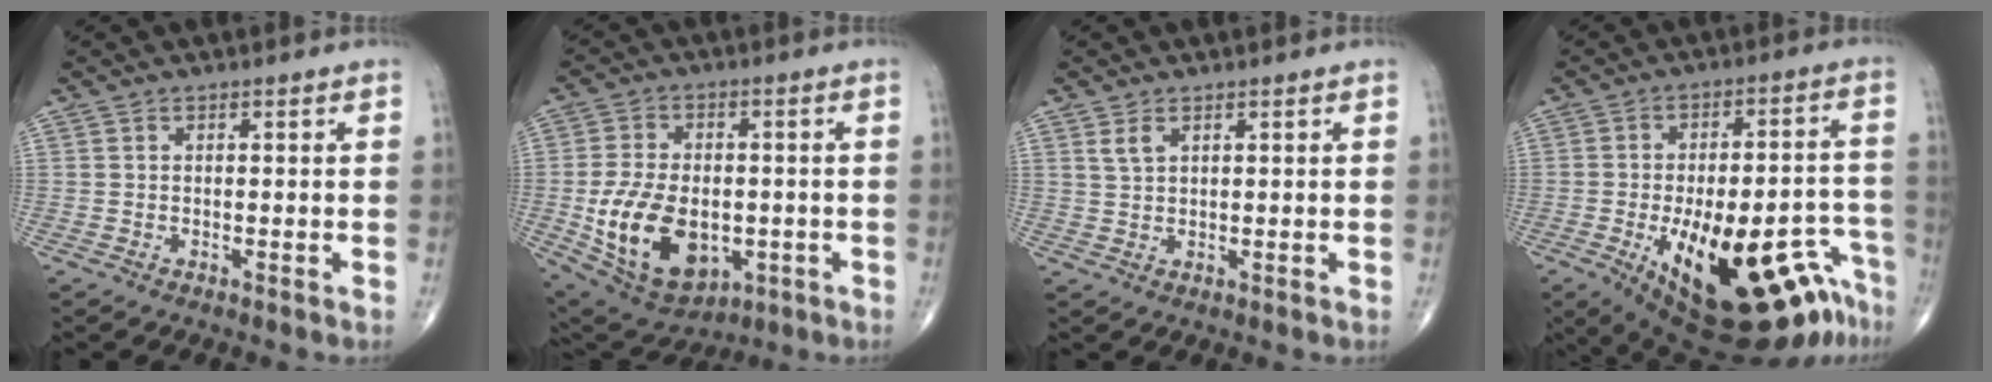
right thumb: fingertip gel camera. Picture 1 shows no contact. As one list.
[{"total": 17.6, "force": [-3.5, 11.2, 13.1], "torque": [-0.215, -0.002, -0.035]}, {"total": 2.2, "force": [1.2, 1.1, 1.4], "torque": [-0.029, 0.000, 0.031]}, {"total": 27.0, "force": [-13.7, 10.2, 20.9], "torque": [-0.222, 0.063, -0.182]}]